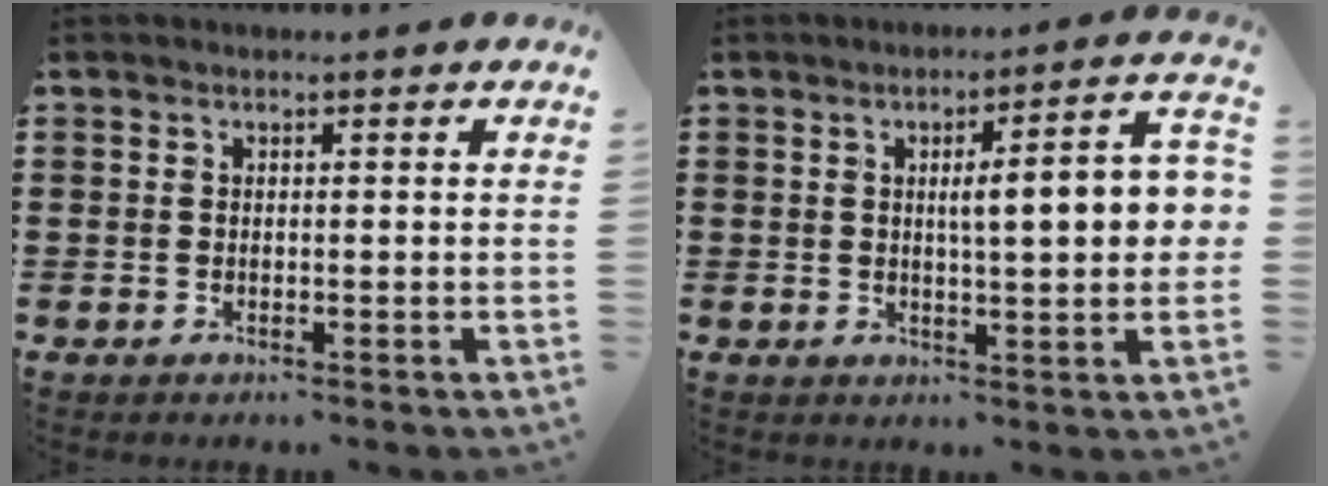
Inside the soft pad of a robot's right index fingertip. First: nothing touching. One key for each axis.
{"total": 8.0, "fx": 0.9, "fy": 1.5, "fz": 7.8, "tx": -0.126, "ty": -0.002, "tz": 0.006}